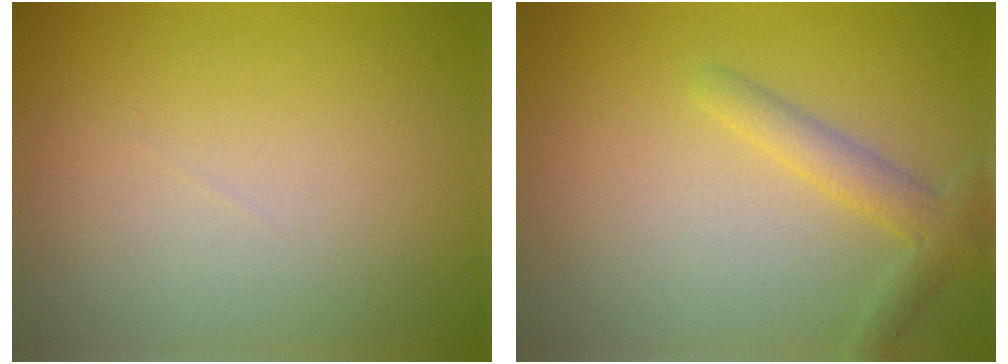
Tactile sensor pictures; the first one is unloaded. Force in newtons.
{"total": 2.5, "press": 2.5, "slide": 0.2}